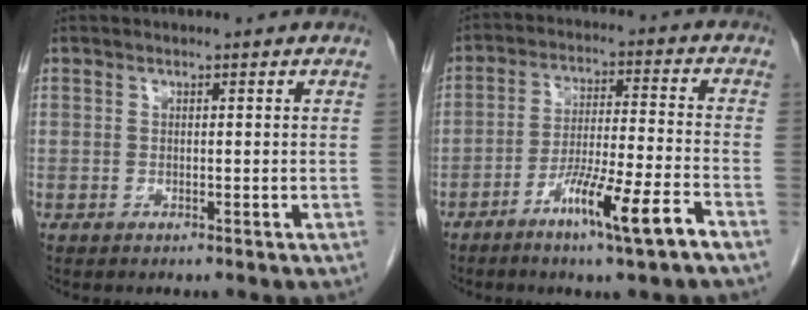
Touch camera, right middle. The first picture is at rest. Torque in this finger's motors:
{"motor_torque": [1.33, -0.81, 0.47, 0.12]}